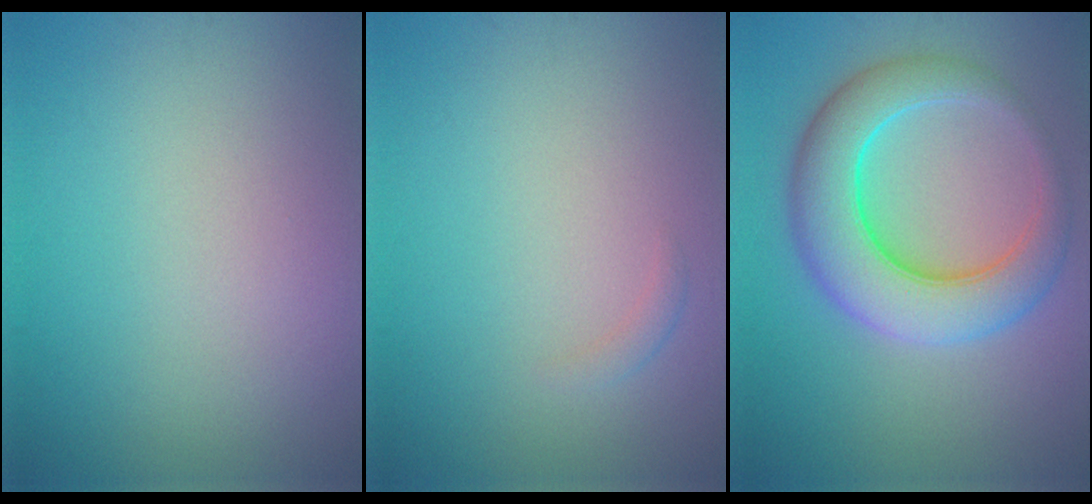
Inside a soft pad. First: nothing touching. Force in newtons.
{"total": 0.8, "press": 0.8, "slide": 0.0}
{"total": 8.1, "press": 8.0, "slide": 0.2}